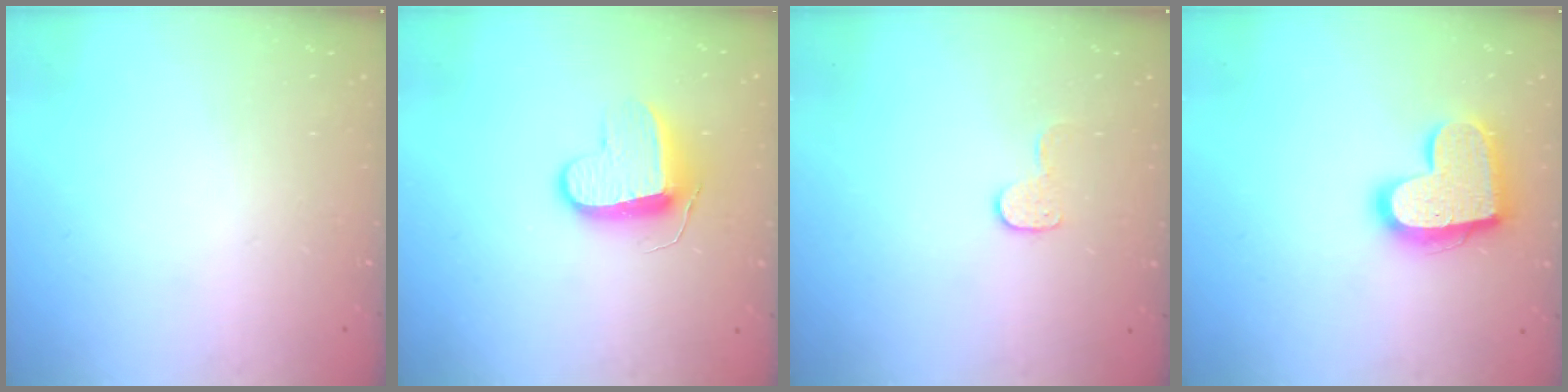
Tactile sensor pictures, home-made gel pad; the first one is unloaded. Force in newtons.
{"total": 9.4, "press": 9.4, "slide": 0.5}
{"total": 6.1, "press": 6.1, "slide": 0.2}
{"total": 17.6, "press": 17.5, "slide": 1.3}